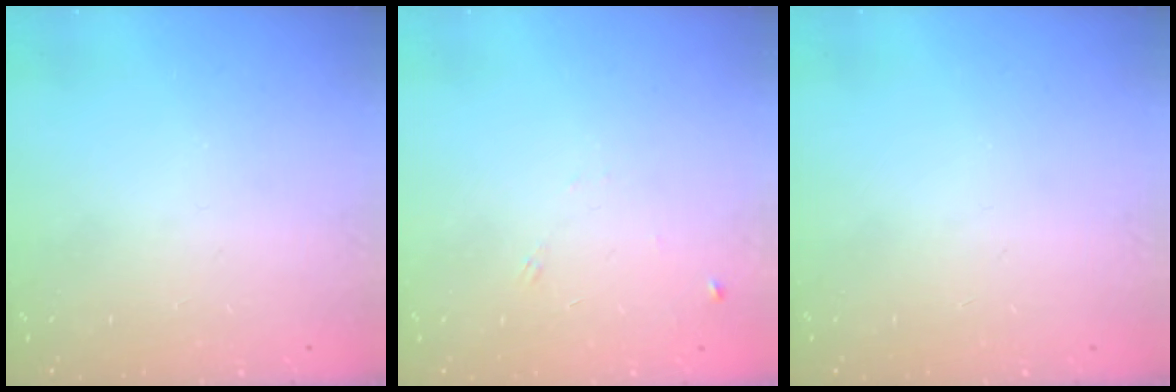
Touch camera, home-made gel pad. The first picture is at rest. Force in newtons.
{"total": 5.7, "press": 5.6, "slide": 0.7}
{"total": 0.0}